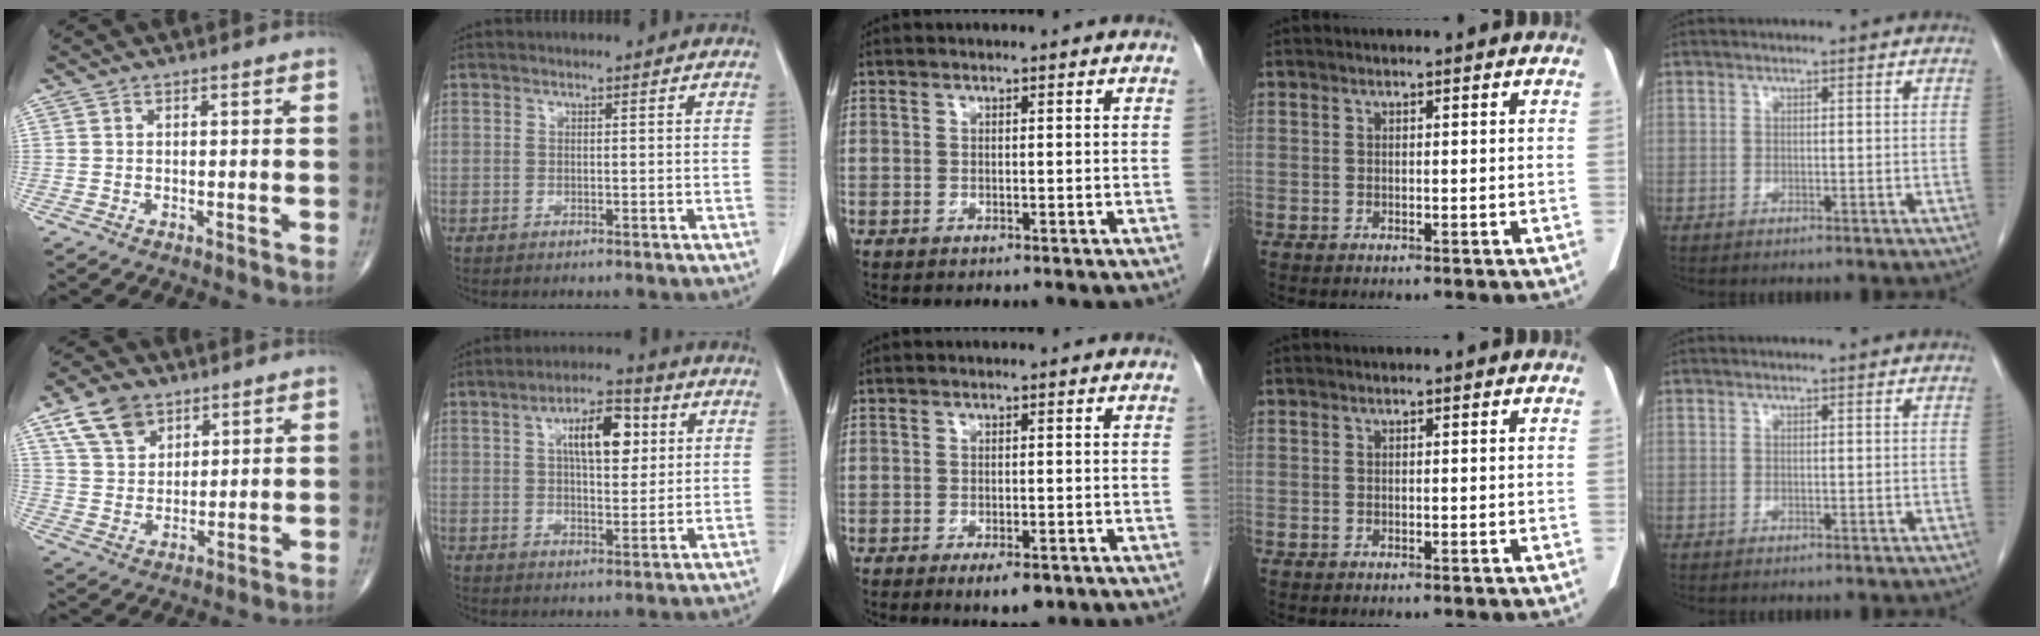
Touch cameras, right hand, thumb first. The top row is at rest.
{"thumb": {"total": 9.0, "force": [5.4, 5.6, 4.5], "torque": [-0.065, -0.023, 0.106]}, "index": {"total": 9.3, "force": [2.9, 3.6, 8.1], "torque": [-0.131, 0.016, 0.045]}, "middle": {"total": 4.1, "force": [-2.4, 1.4, 3.0], "torque": [-0.043, -0.004, -0.028]}}